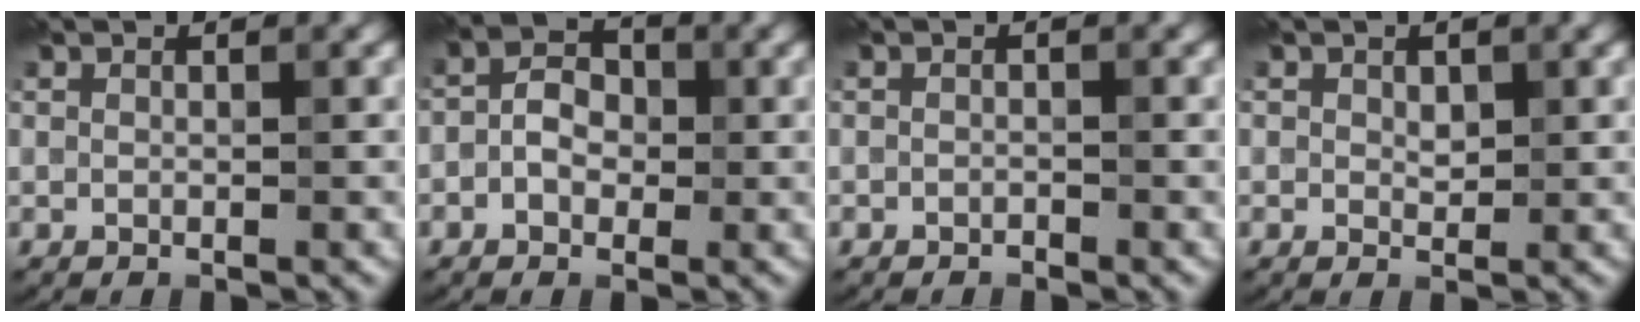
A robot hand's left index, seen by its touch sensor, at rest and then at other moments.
{"total": 2.9, "force": [-0.5, 2.1, 1.9], "torque": [-0.033, 0.005, -0.018]}
{"total": 0.6, "force": [-0.5, 0.3, 0.1], "torque": [0.000, -0.001, -0.009]}
{"total": 1.1, "force": [0.3, 0.9, 0.7], "torque": [-0.011, -0.004, 0.005]}